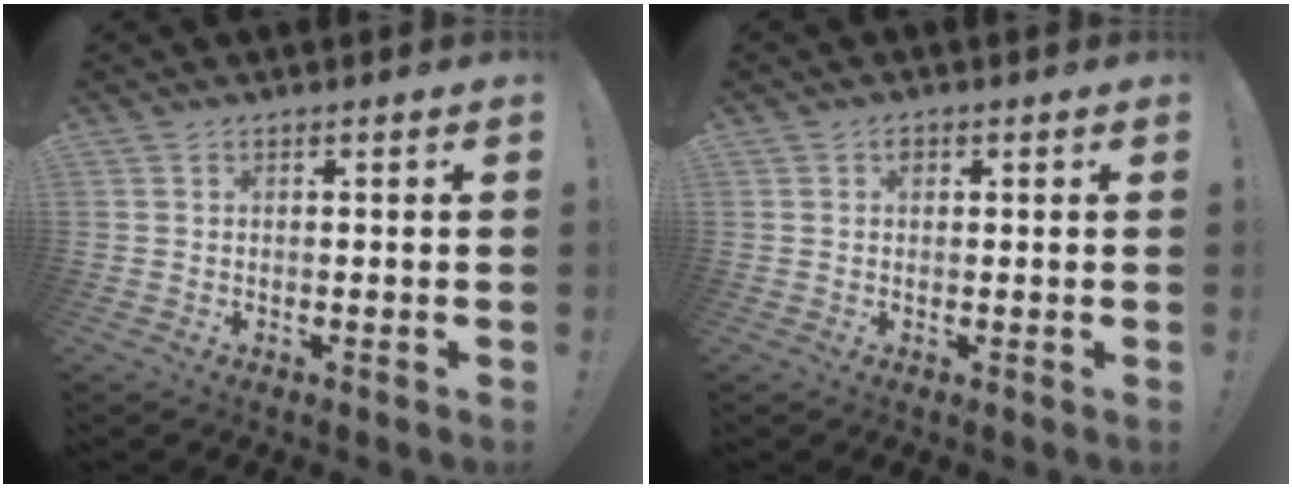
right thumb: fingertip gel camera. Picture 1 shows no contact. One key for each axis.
{"total": 1.2, "fx": 0.3, "fy": 1.0, "fz": 0.5, "tx": -0.009, "ty": 0.004, "tz": 0.004}